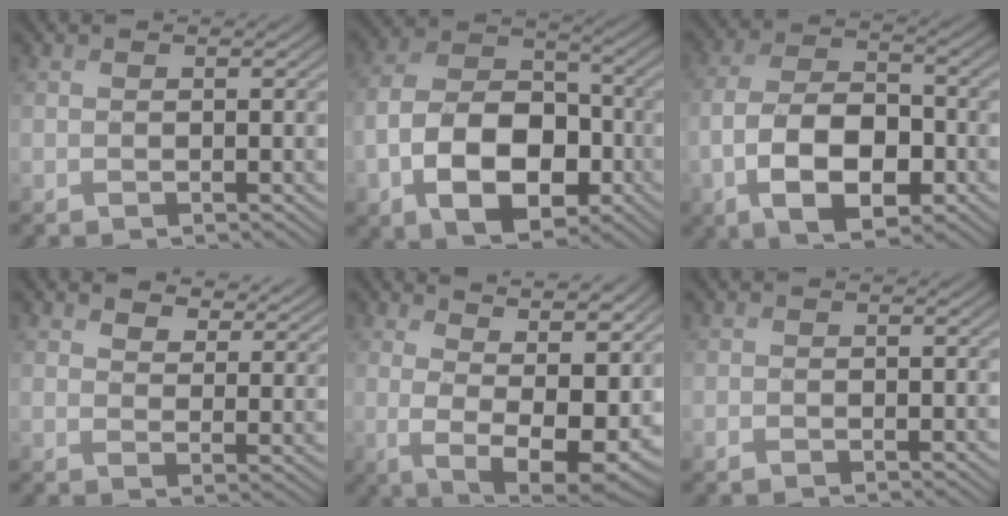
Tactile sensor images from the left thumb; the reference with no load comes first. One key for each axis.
{"total": 12.2, "fx": -4.6, "fy": 7.7, "fz": 8.3, "tx": -0.170, "ty": -0.015, "tz": -0.088}
{"total": 10.5, "fx": -4.1, "fy": 5.5, "fz": 8.0, "tx": -0.168, "ty": -0.008, "tz": -0.081}
{"total": 5.0, "fx": 4.0, "fy": 2.1, "fz": 2.2, "tx": -0.032, "ty": 0.000, "tz": 0.060}
{"total": 11.9, "fx": 3.9, "fy": 4.7, "fz": 10.3, "tx": -0.154, "ty": -0.005, "tz": 0.052}
{"total": 0.7, "fx": -0.4, "fy": 0.6, "fz": -0.1, "tx": 0.005, "ty": -0.002, "tz": -0.010}